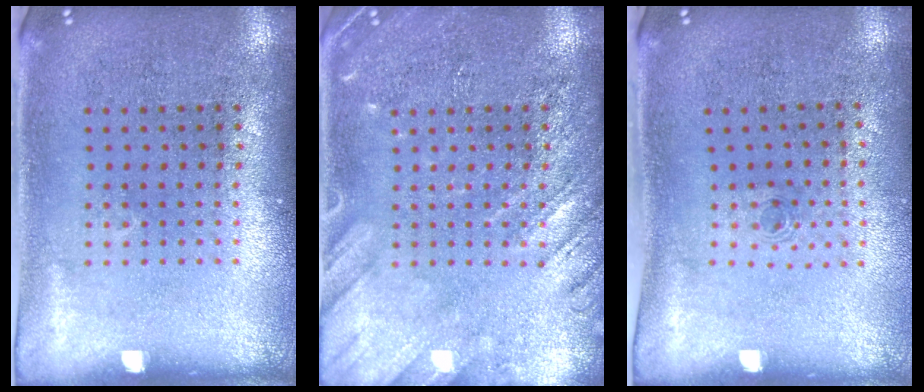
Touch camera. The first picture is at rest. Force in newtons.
{"total": 2.9, "press": 2.8, "slide": 0.3}
{"total": 0.6, "press": 0.3, "slide": 0.5}